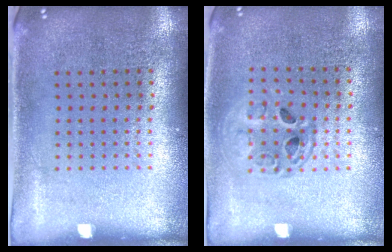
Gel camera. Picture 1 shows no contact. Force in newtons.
{"total": 1.3, "press": 1.2, "slide": 0.5}